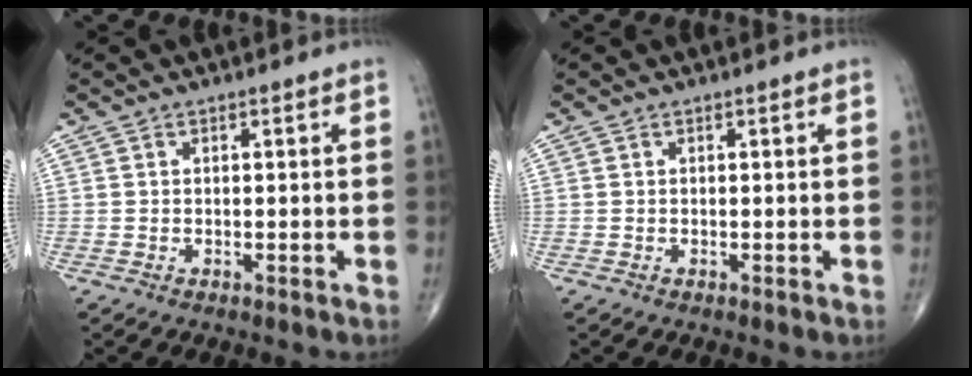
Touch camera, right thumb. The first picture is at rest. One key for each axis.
{"total": 0.0}